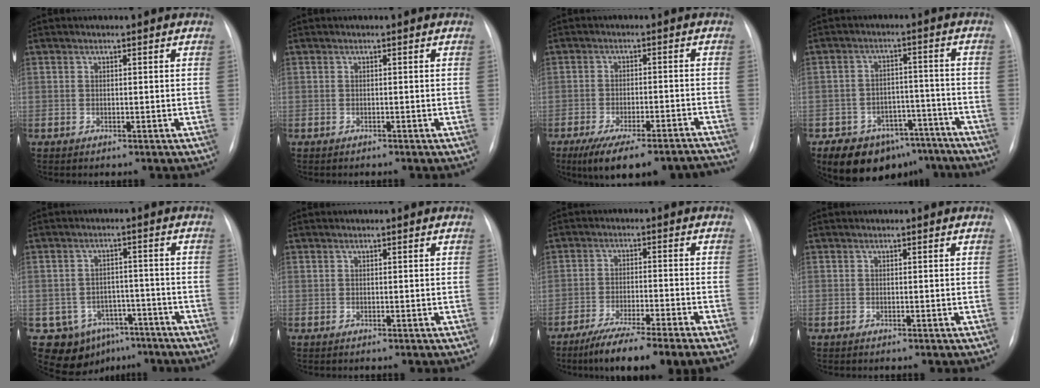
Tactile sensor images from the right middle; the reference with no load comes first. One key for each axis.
{"total": 0.0}
{"total": 15.3, "fx": -13.1, "fy": 3.1, "fz": 7.3, "tx": -0.085, "ty": 0.012, "tz": -0.182}
{"total": 12.3, "fx": -9.1, "fy": 7.3, "fz": 3.8, "tx": -0.038, "ty": 0.040, "tz": -0.125}
{"total": 9.6, "fx": -5.7, "fy": 7.3, "fz": 2.2, "tx": -0.029, "ty": 0.031, "tz": -0.072}
{"total": 0.0}
{"total": 11.2, "fx": -8.6, "fy": -0.7, "fz": 7.1, "tx": -0.105, "ty": -0.032, "tz": -0.138}
{"total": 0.0}